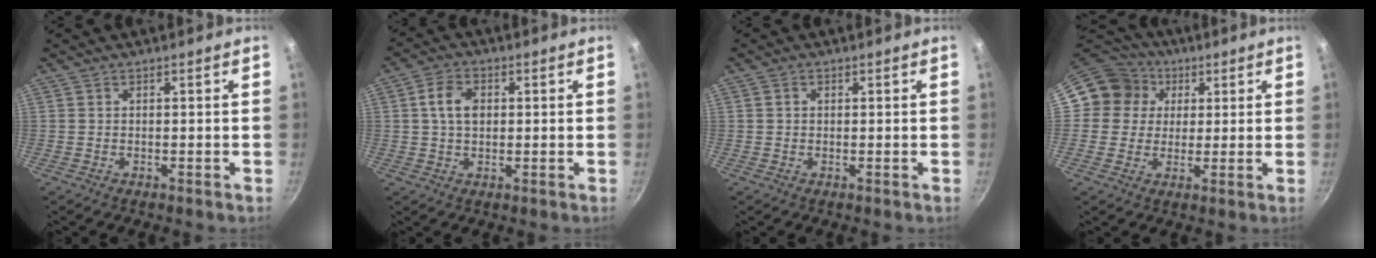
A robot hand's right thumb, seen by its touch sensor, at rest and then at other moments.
{"total": 5.8, "force": [0.9, 4.0, 4.1], "torque": [-0.064, 0.006, 0.010]}
{"total": 1.1, "force": [0.2, 0.9, 0.5], "torque": [-0.007, 0.005, 0.003]}
{"total": 10.7, "force": [2.9, 10.0, 2.7], "torque": [-0.015, 0.015, 0.032]}